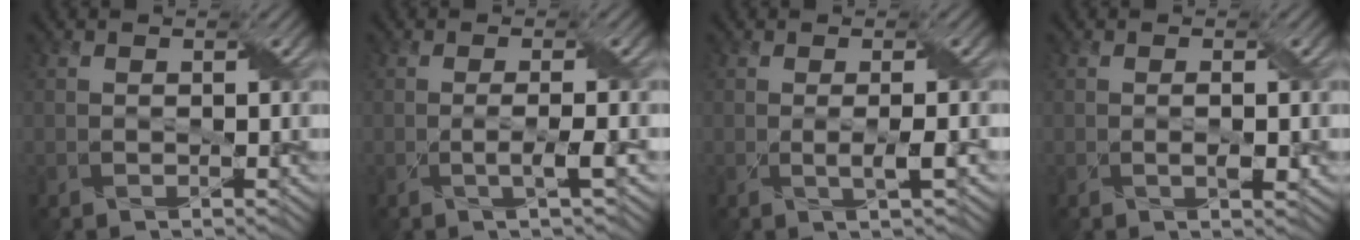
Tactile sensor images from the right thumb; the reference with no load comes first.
{"total": 2.3, "force": [-0.4, 0.2, 2.3], "torque": [-0.044, 0.003, -0.012]}
{"total": 2.1, "force": [-0.1, 0.2, 2.1], "torque": [-0.041, 0.004, -0.003]}
{"total": 1.6, "force": [-0.2, 0.5, 1.6], "torque": [-0.028, -0.001, 0.000]}